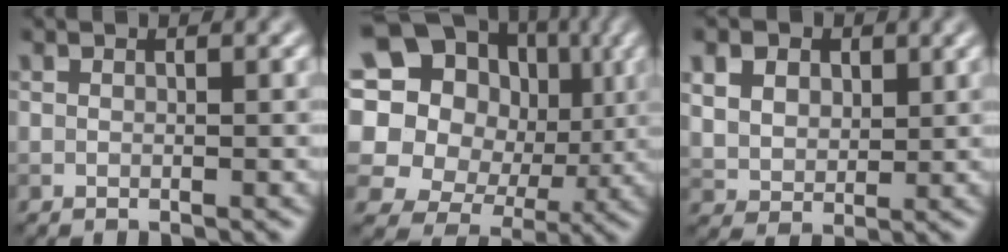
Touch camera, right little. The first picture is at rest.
{"total": 19.2, "force": [5.1, 16.8, 7.8], "torque": [-0.199, 0.039, 0.061]}
{"total": 6.5, "force": [3.2, 4.6, 3.4], "torque": [-0.090, 0.018, 0.051]}